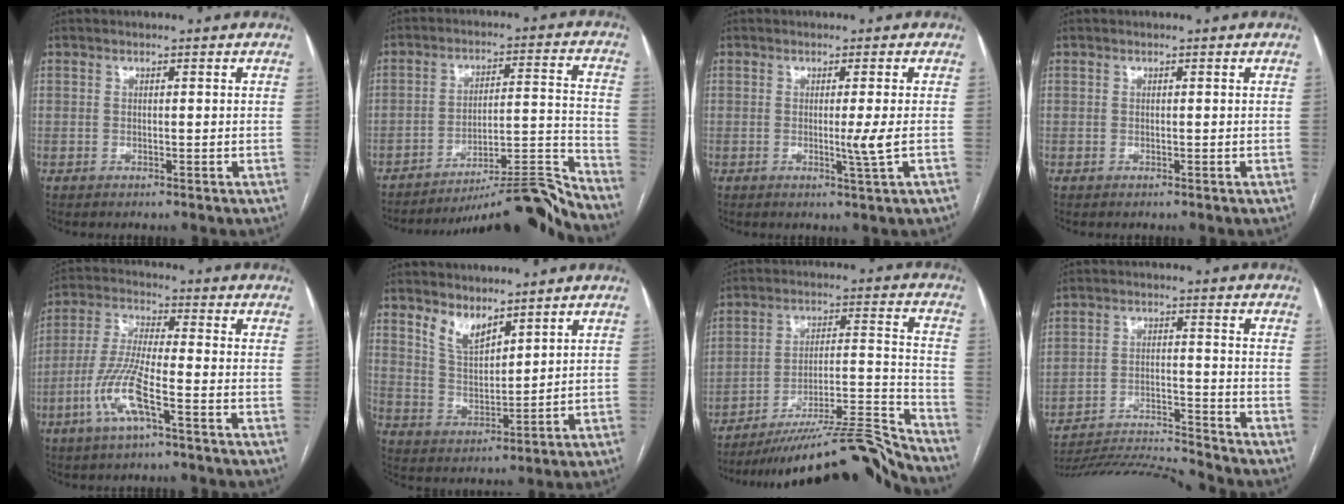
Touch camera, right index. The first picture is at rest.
{"total": 15.9, "force": [-15.3, -1.5, 4.3], "torque": [-0.038, 0.033, -0.229]}
{"total": 2.3, "force": [0.0, -0.9, 2.1], "torque": [-0.037, -0.007, 0.002]}
{"total": 0.0}
{"total": 9.9, "force": [-4.2, 1.2, 8.9], "torque": [-0.193, -0.003, -0.085]}
{"total": 5.8, "force": [4.6, 2.4, 2.7], "torque": [-0.053, -0.004, 0.099]}
{"total": 19.1, "force": [-17.7, -0.5, 7.2], "torque": [-0.084, 0.024, -0.275]}
{"total": 12.2, "force": [-12.0, -1.9, 1.3], "torque": [-0.015, 0.002, -0.206]}